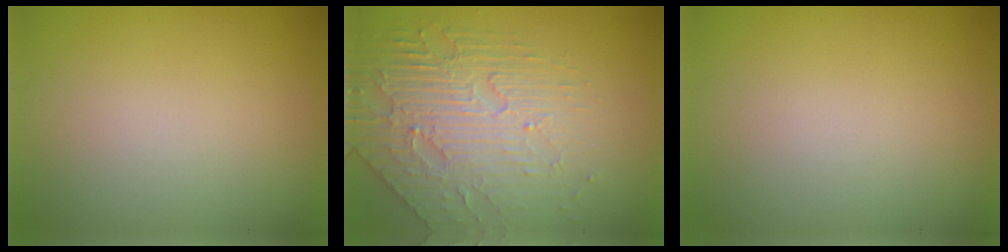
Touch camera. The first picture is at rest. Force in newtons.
{"total": 5.0, "press": 4.4, "slide": 2.5}
{"total": 0.0}